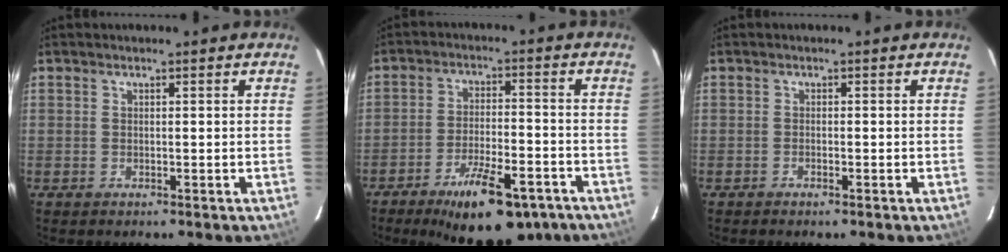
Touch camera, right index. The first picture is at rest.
{"total": 16.2, "force": [-11.1, 5.6, 10.4], "torque": [-0.181, -0.014, -0.161]}
{"total": 0.6, "force": [-0.6, 0.1, 0.2], "torque": [-0.003, -0.001, -0.010]}